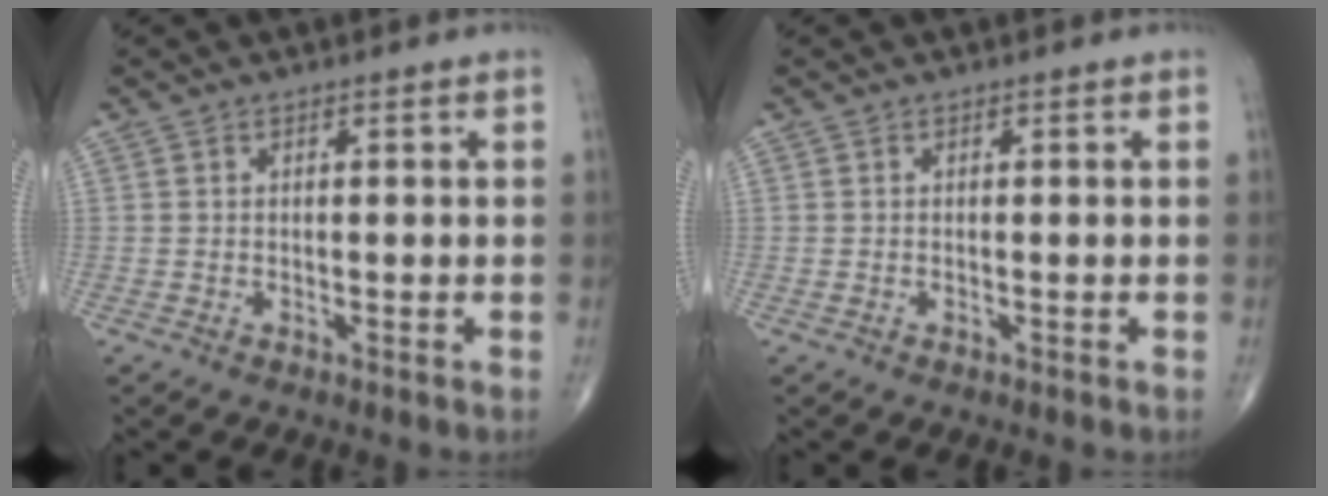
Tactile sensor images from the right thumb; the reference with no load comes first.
{"total": 0.0}